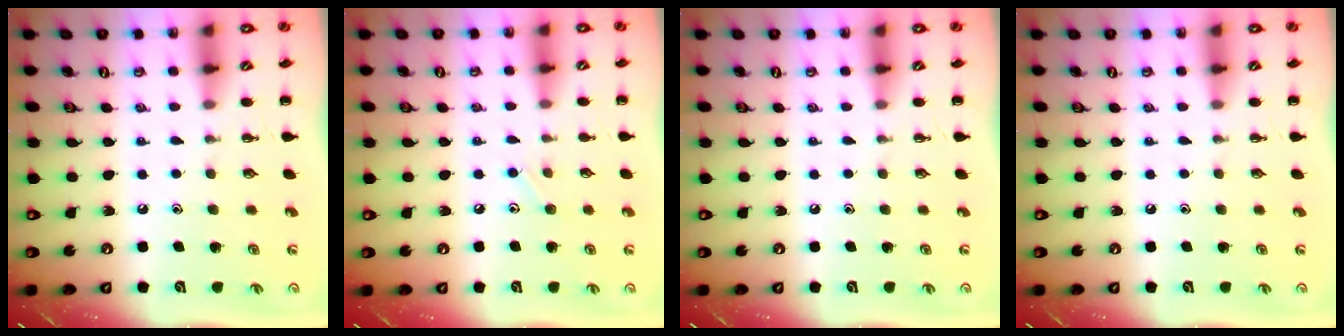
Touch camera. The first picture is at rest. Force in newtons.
{"total": 6.6, "press": 6.2, "slide": 2.3}
{"total": 0.0}
{"total": 0.0}